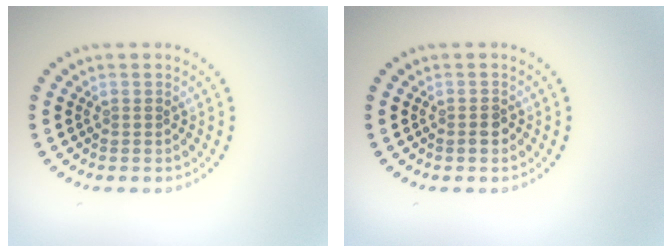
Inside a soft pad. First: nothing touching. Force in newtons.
{"total": 1.3, "press": 1.2, "slide": 0.6}